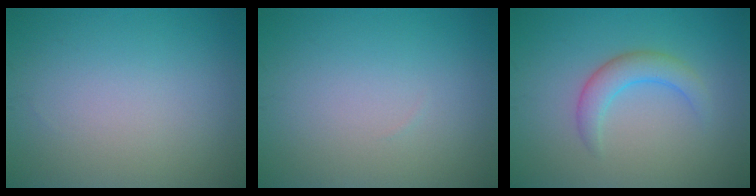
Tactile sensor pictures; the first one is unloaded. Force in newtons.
{"total": 0.0}
{"total": 2.8, "press": 2.8, "slide": 0.3}